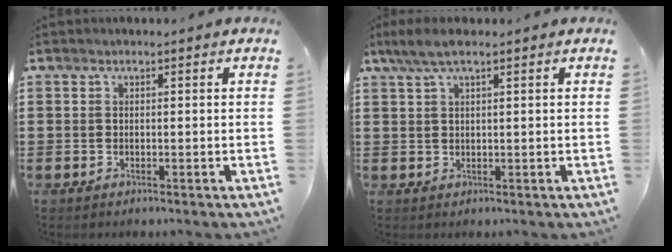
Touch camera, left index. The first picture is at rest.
{"total": 3.6, "force": [2.0, 0.7, 3.0], "torque": [-0.067, 0.002, 0.033]}